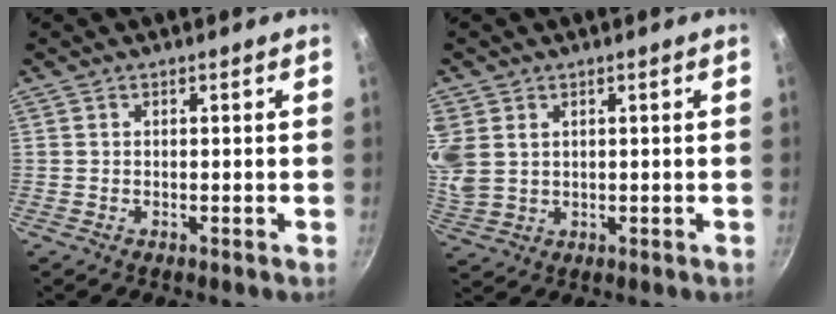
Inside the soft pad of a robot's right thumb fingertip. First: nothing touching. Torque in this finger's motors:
{"motor_torque": [0.12, 0.17, 0.98, 0.45, 0.27]}